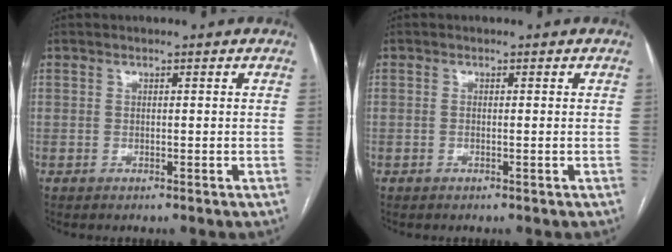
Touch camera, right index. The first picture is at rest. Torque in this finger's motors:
{"motor_torque": [-0.06, 0.22, 0.03, 0.01]}